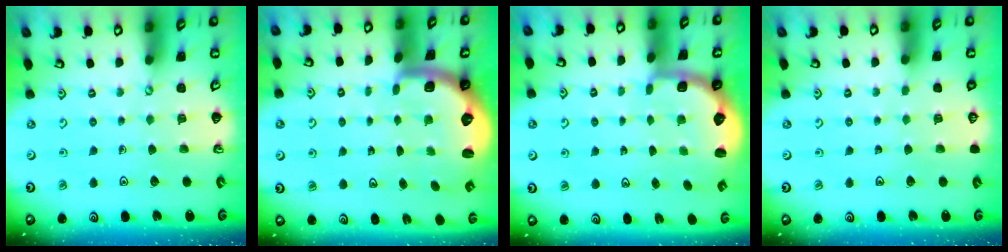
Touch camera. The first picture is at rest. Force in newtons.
{"total": 2.1, "press": 1.9, "slide": 0.9}
{"total": 2.6, "press": 2.0, "slide": 1.7}
{"total": 0.0}